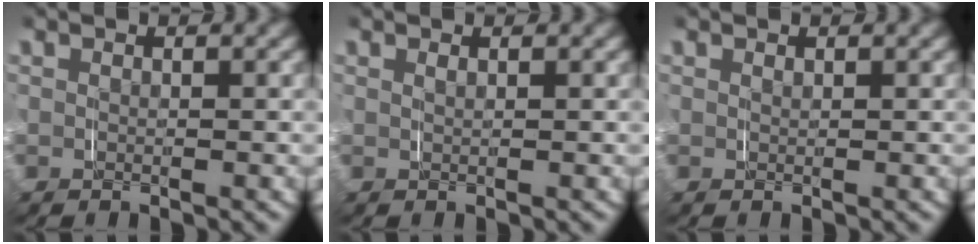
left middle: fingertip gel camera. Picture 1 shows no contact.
{"total": 1.3, "force": [0.7, -1.1, -0.3], "torque": [0.021, 0.007, 0.011]}
{"total": 0.6, "force": [0.4, -0.3, -0.1], "torque": [0.010, 0.004, 0.008]}